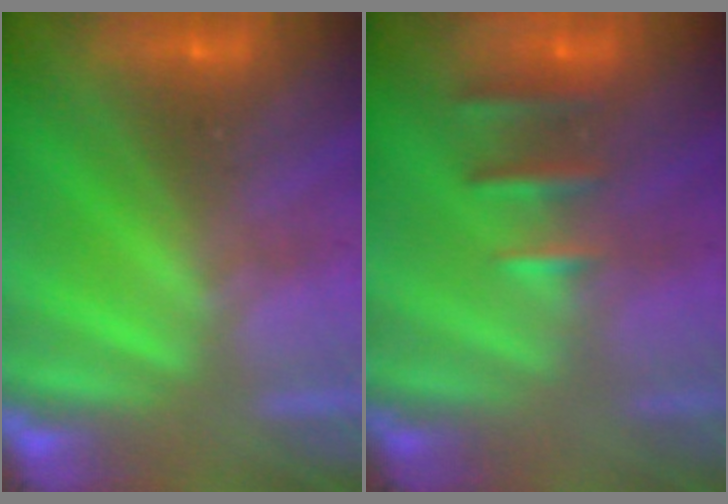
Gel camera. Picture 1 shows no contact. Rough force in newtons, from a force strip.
{"total": 2.4}